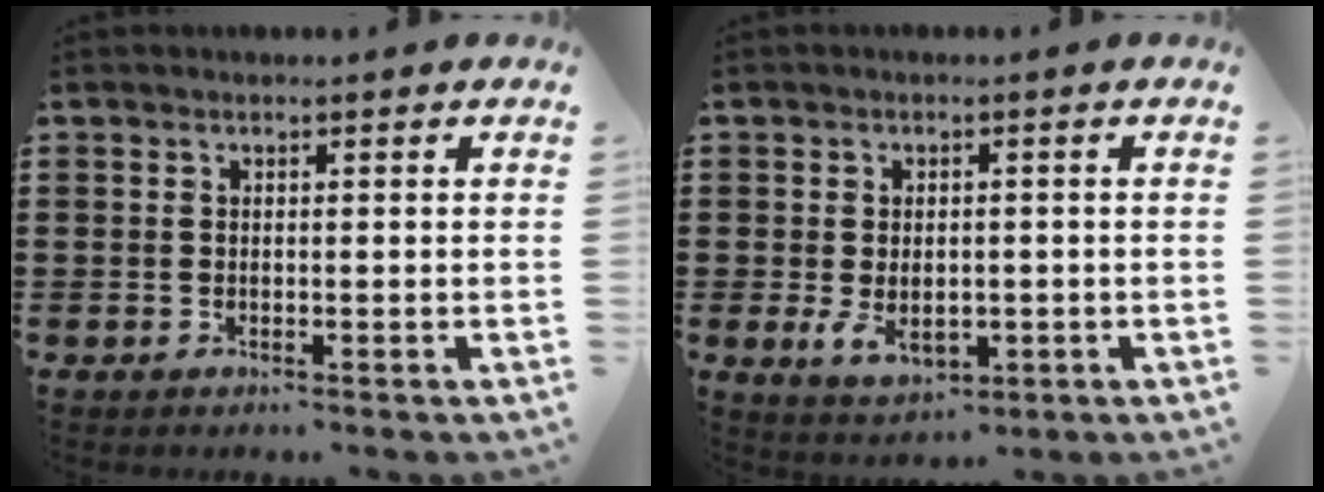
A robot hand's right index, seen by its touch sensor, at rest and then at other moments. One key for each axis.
{"total": 4.1, "fx": -0.8, "fy": 2.5, "fz": 3.1, "tx": -0.064, "ty": -0.004, "tz": -0.019}